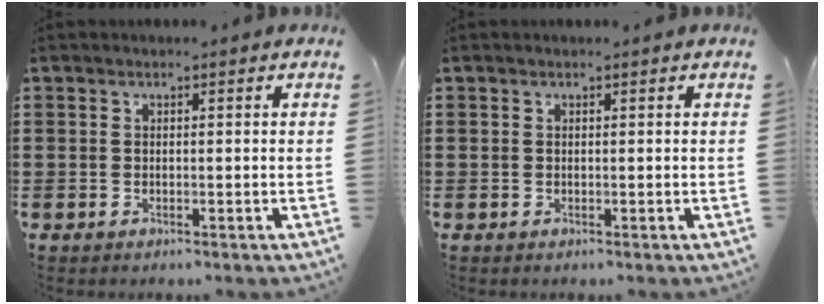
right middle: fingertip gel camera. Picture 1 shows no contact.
{"total": 0.0}